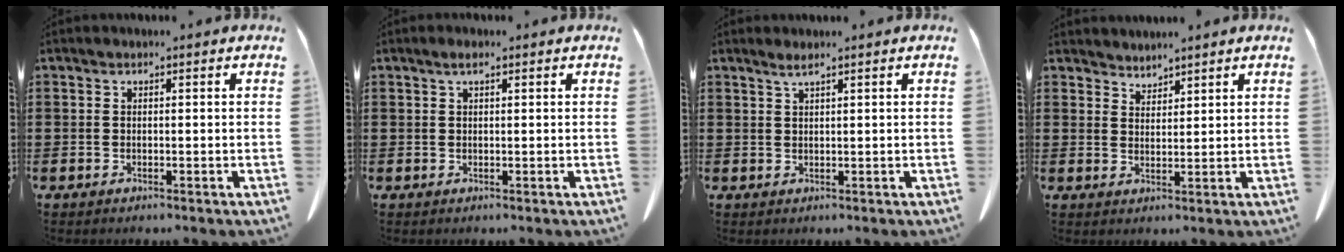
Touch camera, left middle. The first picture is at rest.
{"total": 1.4, "force": [0.7, 0.3, 1.2], "torque": [-0.025, 0.001, 0.012]}
{"total": 1.5, "force": [1.1, -0.1, 1.0], "torque": [-0.022, -0.003, 0.021]}
{"total": 2.4, "force": [2.4, 0.1, -0.4], "torque": [0.000, -0.008, 0.047]}